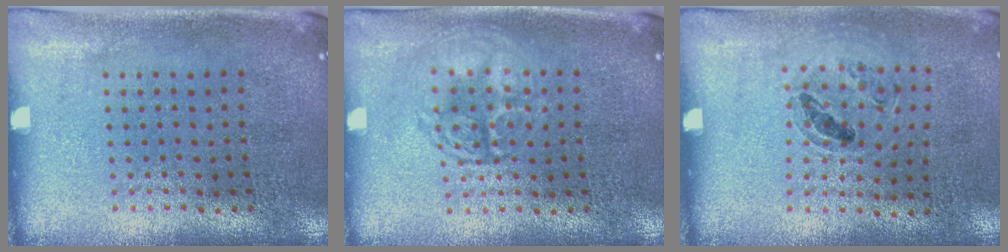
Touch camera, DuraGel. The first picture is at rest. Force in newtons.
{"total": 2.5, "press": 2.4, "slide": 0.3}
{"total": 0.9, "press": 0.8, "slide": 0.3}